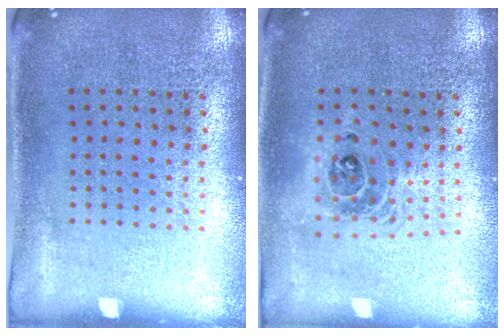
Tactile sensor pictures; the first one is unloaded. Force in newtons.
{"total": 1.5, "press": 1.3, "slide": 0.9}